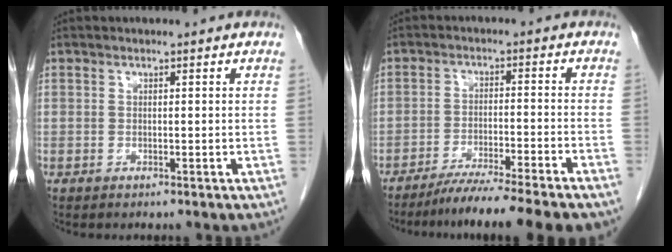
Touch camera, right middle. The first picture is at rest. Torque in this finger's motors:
{"motor_torque": [1.16, -0.97, 0.43, 0.14]}